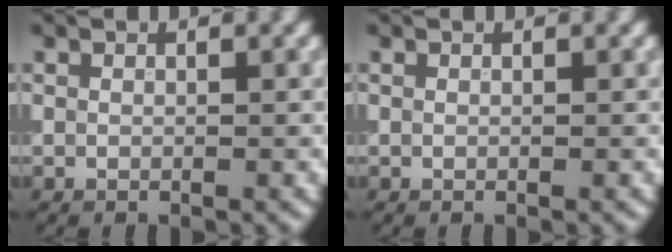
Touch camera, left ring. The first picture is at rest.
{"total": 0.0}